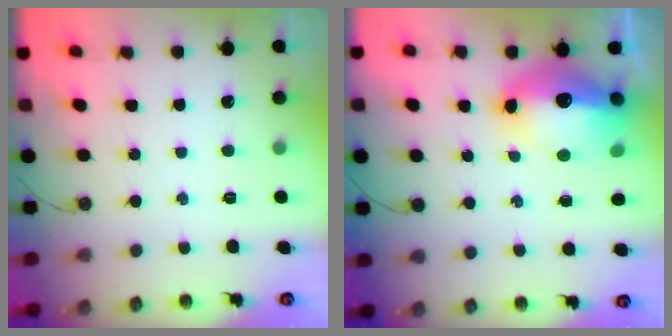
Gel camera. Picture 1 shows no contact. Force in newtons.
{"total": 17.7, "press": 17.6, "slide": 2.0}